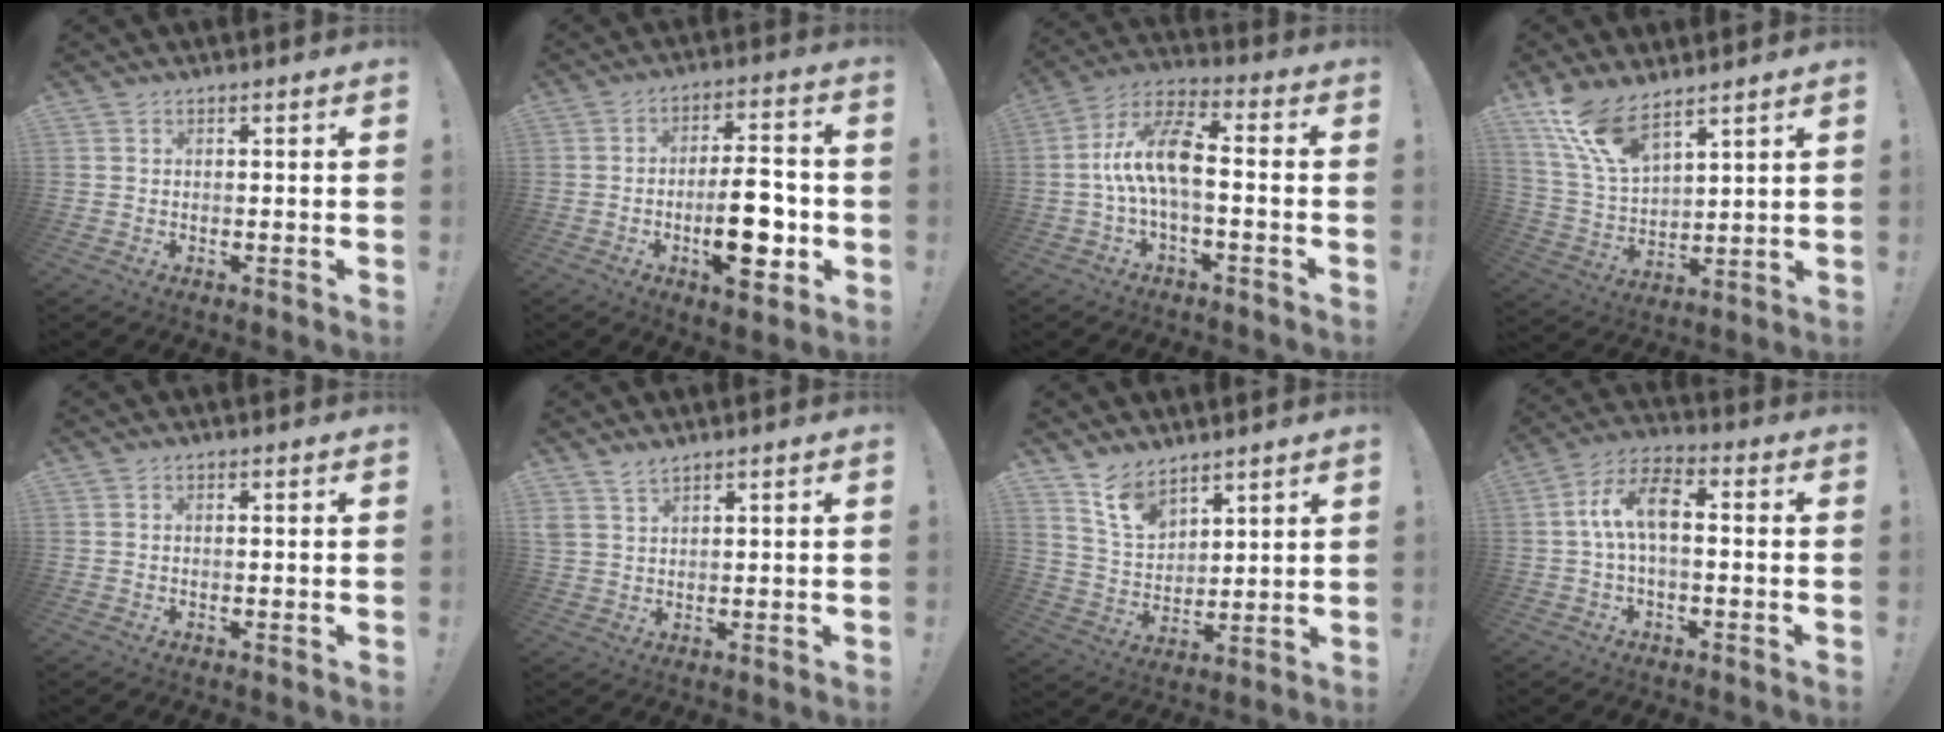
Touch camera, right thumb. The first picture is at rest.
{"total": 15.5, "force": [-3.9, 6.0, 13.8], "torque": [-0.215, 0.007, -0.062]}
{"total": 12.4, "force": [-0.8, 4.9, 11.4], "torque": [-0.223, 0.010, -0.017]}
{"total": 12.7, "force": [9.8, 4.6, 6.6], "torque": [-0.146, -0.054, 0.187]}
{"total": 0.0}
{"total": 3.6, "force": [3.1, 1.2, 1.3], "torque": [-0.031, -0.015, 0.060]}
{"total": 9.7, "force": [7.6, 5.2, 3.2], "torque": [-0.067, -0.052, 0.149]}
{"total": 9.9, "force": [0.1, 4.6, 8.7], "torque": [-0.176, 0.012, 0.003]}